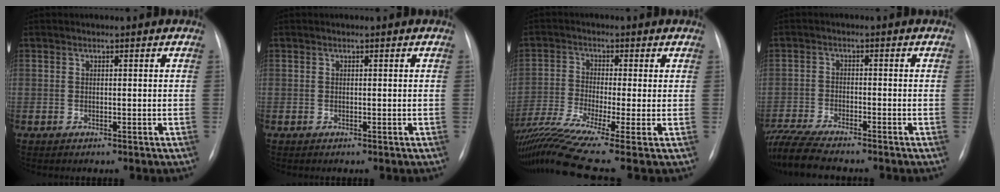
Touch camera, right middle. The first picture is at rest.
{"total": 0.0}
{"total": 11.8, "force": [-8.3, -1.2, 8.3], "torque": [-0.165, -0.020, -0.148]}
{"total": 10.4, "force": [-9.1, 0.9, 4.8], "torque": [-0.097, -0.020, -0.158]}